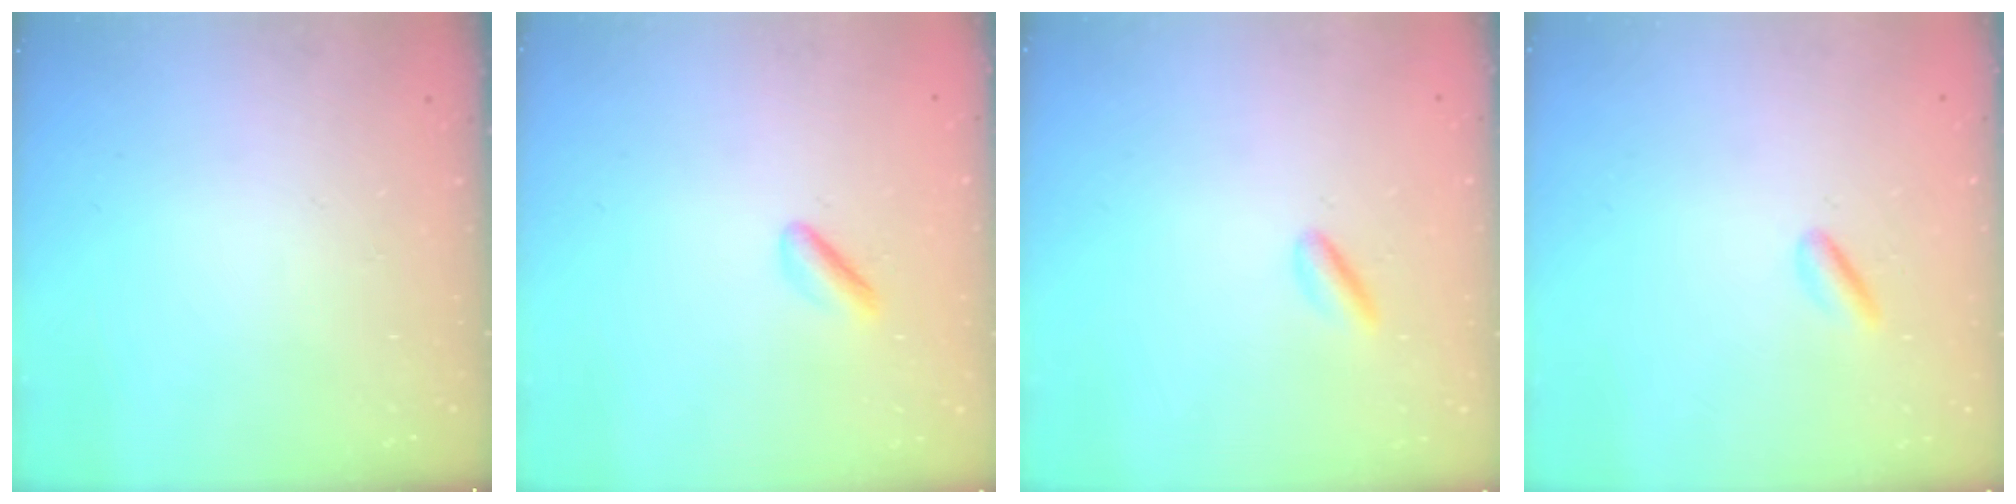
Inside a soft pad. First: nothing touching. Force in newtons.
{"total": 1.8, "press": 1.5, "slide": 0.9}
{"total": 2.2, "press": 2.2, "slide": 0.3}
{"total": 2.5, "press": 2.4, "slide": 0.7}